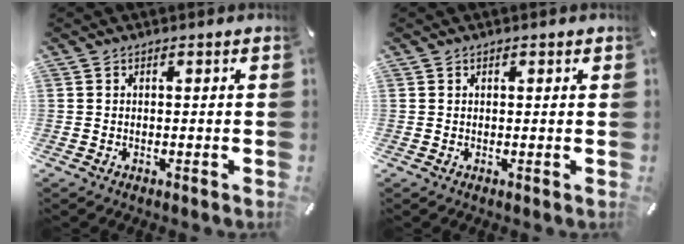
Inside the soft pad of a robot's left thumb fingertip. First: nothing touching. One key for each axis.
{"total": 0.5, "fx": 0.3, "fy": 0.4, "fz": 0.3, "tx": -0.005, "ty": 0.001, "tz": 0.005}